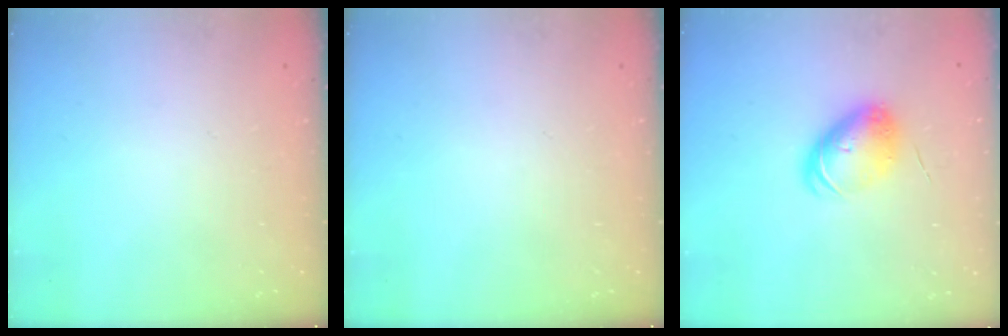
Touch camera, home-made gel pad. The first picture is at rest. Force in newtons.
{"total": 0.0}
{"total": 7.2, "press": 7.1, "slide": 1.2}